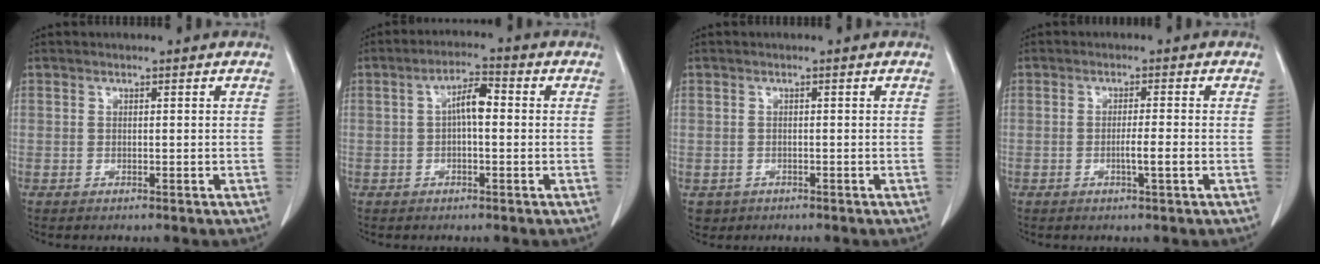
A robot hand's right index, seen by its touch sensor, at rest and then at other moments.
{"total": 4.5, "force": [0.2, 1.3, 4.3], "torque": [-0.077, 0.016, 0.000]}
{"total": 2.4, "force": [-0.9, 2.2, 0.1], "torque": [-0.002, 0.004, -0.013]}
{"total": 2.8, "force": [-0.9, -0.2, 2.6], "torque": [-0.045, -0.003, -0.016]}